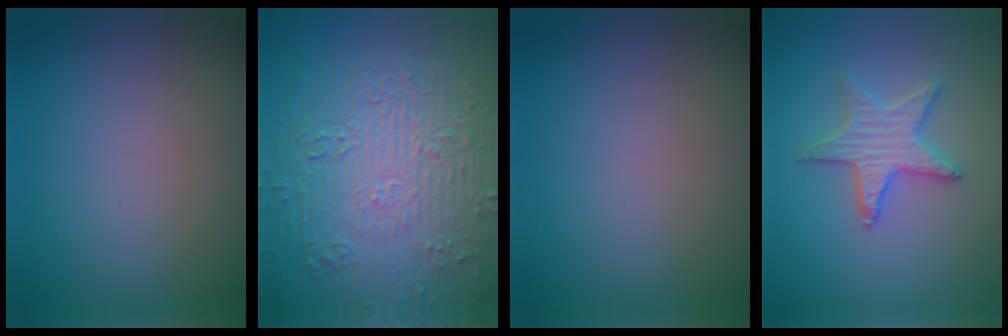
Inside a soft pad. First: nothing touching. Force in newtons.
{"total": 12.0, "press": 7.9, "slide": 9.0}
{"total": 0.0}
{"total": 3.1, "press": 3.1, "slide": 0.2}